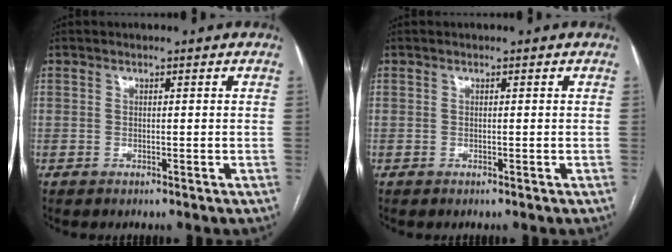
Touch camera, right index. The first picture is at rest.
{"total": 0.0}